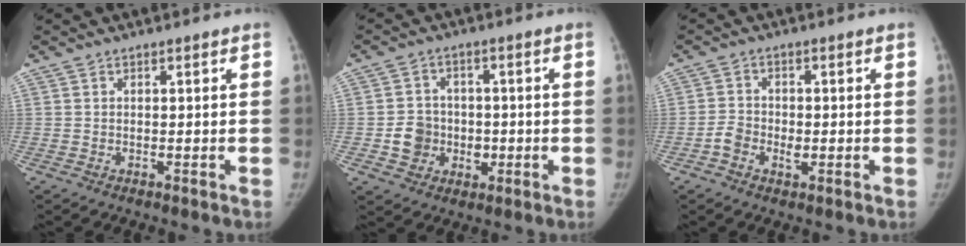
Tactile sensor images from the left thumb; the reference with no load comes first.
{"total": 7.5, "force": [-1.3, 6.7, 2.9], "torque": [-0.015, 0.013, -0.019]}
{"total": 4.2, "force": [-1.3, 3.1, 2.5], "torque": [-0.038, 0.015, -0.028]}